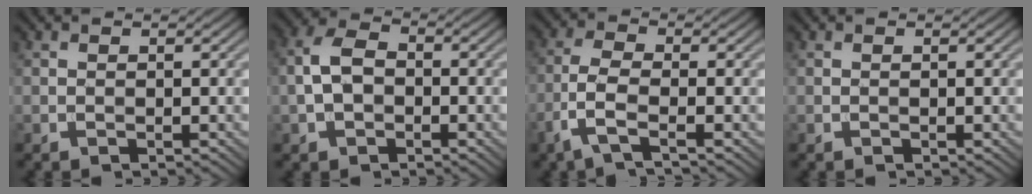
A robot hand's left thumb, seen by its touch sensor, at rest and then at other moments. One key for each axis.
{"total": 4.8, "fx": -0.9, "fy": 3.2, "fz": 3.5, "tx": -0.080, "ty": 0.009, "tz": -0.024}
{"total": 4.7, "fx": -2.3, "fy": 1.3, "fz": 3.9, "tx": -0.094, "ty": 0.000, "tz": -0.060}
{"total": 0.0}